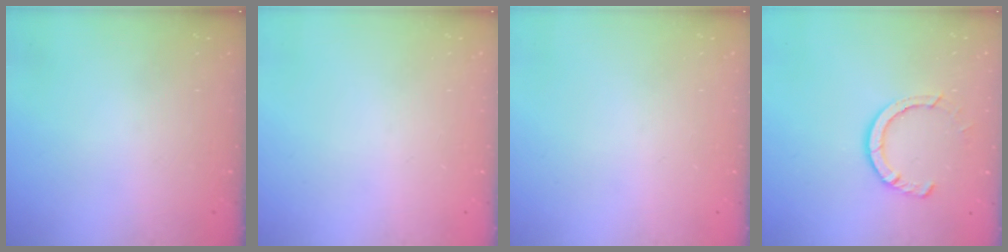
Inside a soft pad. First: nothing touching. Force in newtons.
{"total": 0.0}
{"total": 0.0}
{"total": 7.5, "press": 7.4, "slide": 1.0}